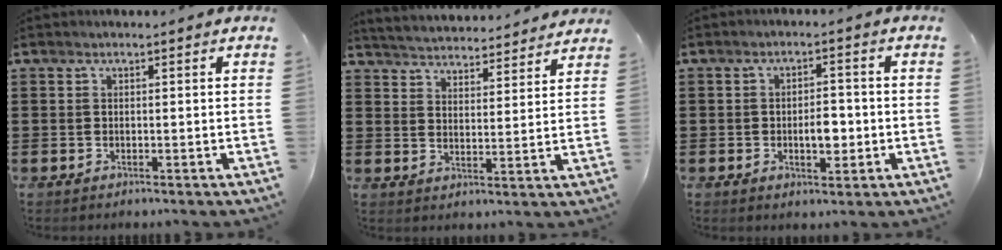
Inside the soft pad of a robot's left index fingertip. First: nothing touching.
{"total": 4.3, "force": [4.3, -0.3, -0.2], "torque": [-0.017, -0.031, 0.073]}
{"total": 4.1, "force": [-0.6, 2.0, 3.5], "torque": [-0.051, -0.002, -0.018]}